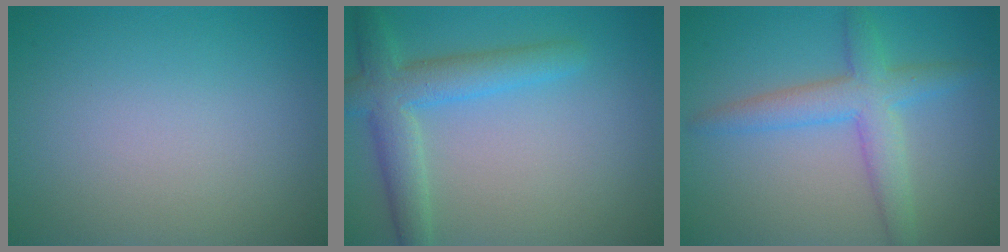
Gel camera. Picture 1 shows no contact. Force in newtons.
{"total": 4.7, "press": 4.7, "slide": 0.2}
{"total": 4.3, "press": 4.3, "slide": 0.1}